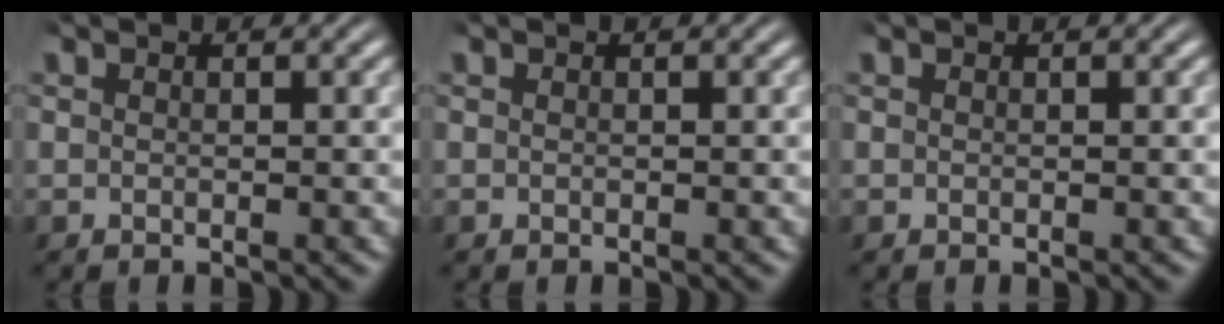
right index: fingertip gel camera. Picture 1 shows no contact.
{"total": 0.0}
{"total": 0.0}